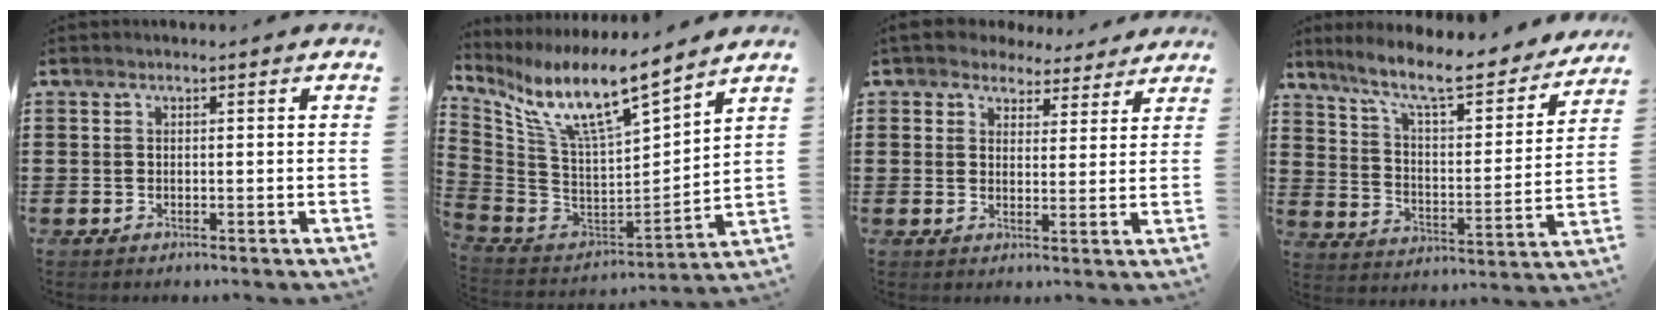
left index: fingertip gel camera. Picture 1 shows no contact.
{"total": 11.1, "force": [8.1, 1.5, 7.4], "torque": [-0.172, -0.059, 0.136]}
{"total": 4.8, "force": [4.4, 1.8, 0.8], "torque": [-0.035, -0.009, 0.081]}
{"total": 9.2, "force": [7.9, 0.6, 4.7], "torque": [-0.115, -0.054, 0.128]}